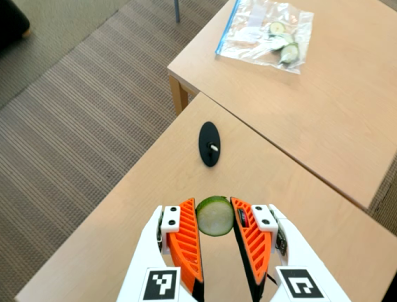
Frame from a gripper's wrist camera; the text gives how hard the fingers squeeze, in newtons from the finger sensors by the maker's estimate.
{"total": 8.4, "left": 8.1, "right": 8.7}